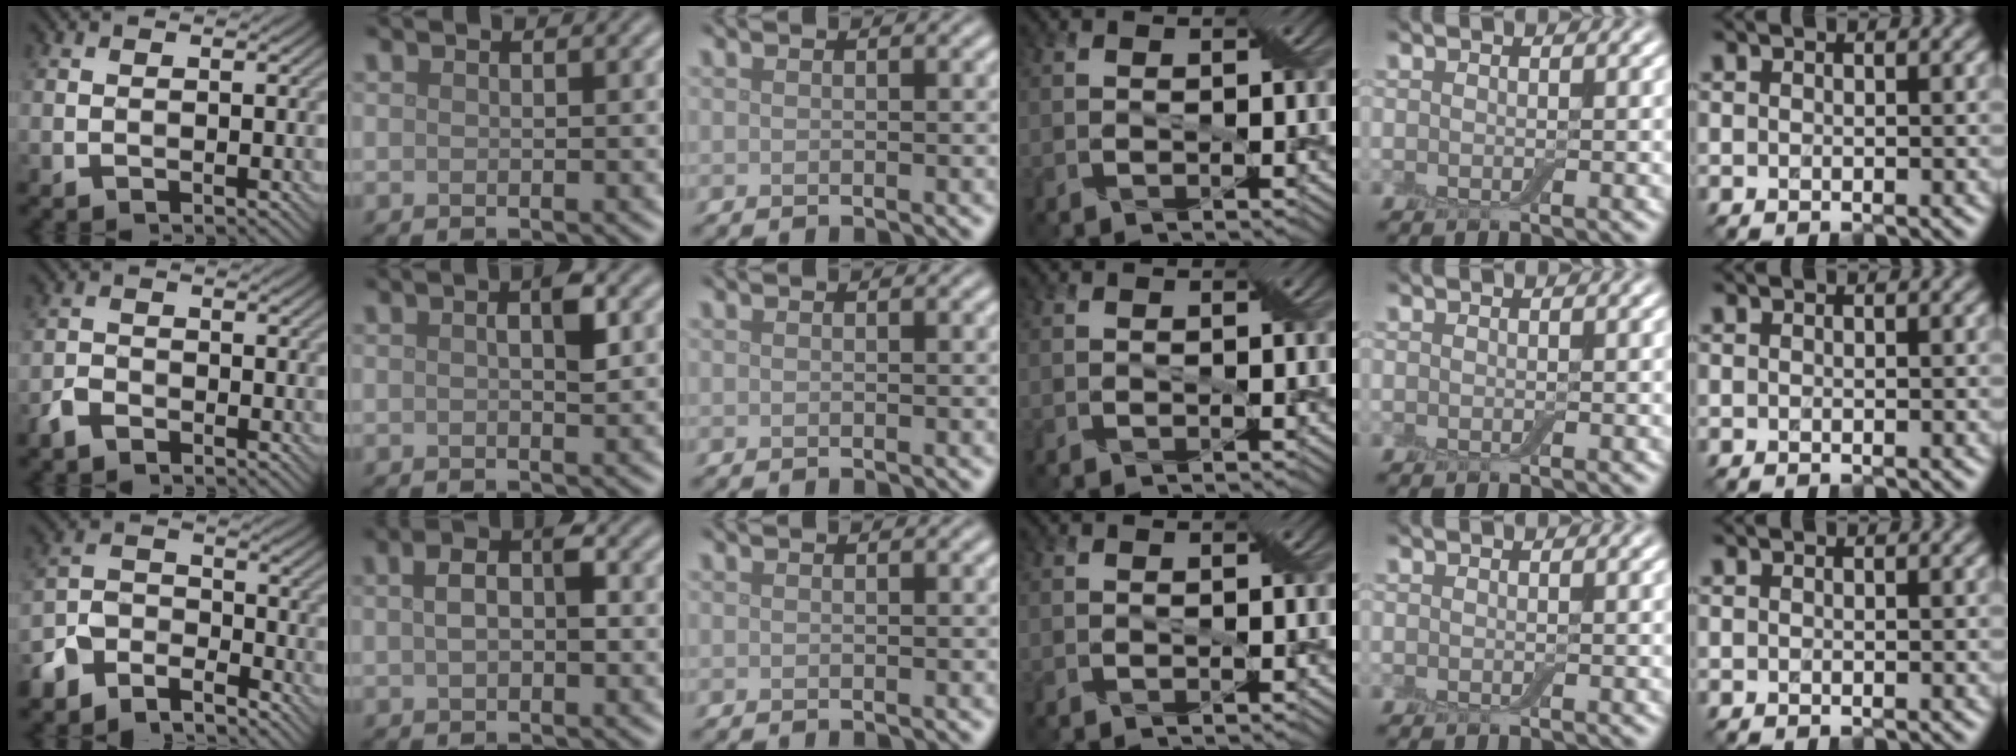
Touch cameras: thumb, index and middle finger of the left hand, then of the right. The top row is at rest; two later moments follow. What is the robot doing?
{"motion": "squeeze", "object": "air blower"}